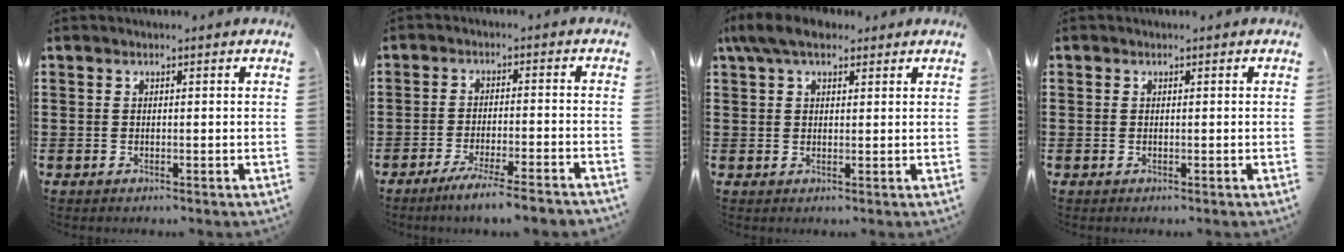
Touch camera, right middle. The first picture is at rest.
{"total": 4.7, "force": [-4.1, -0.4, 2.3], "torque": [-0.040, -0.012, -0.075]}
{"total": 5.1, "force": [3.7, 1.7, 3.1], "torque": [-0.072, 0.007, 0.069]}
{"total": 0.0}